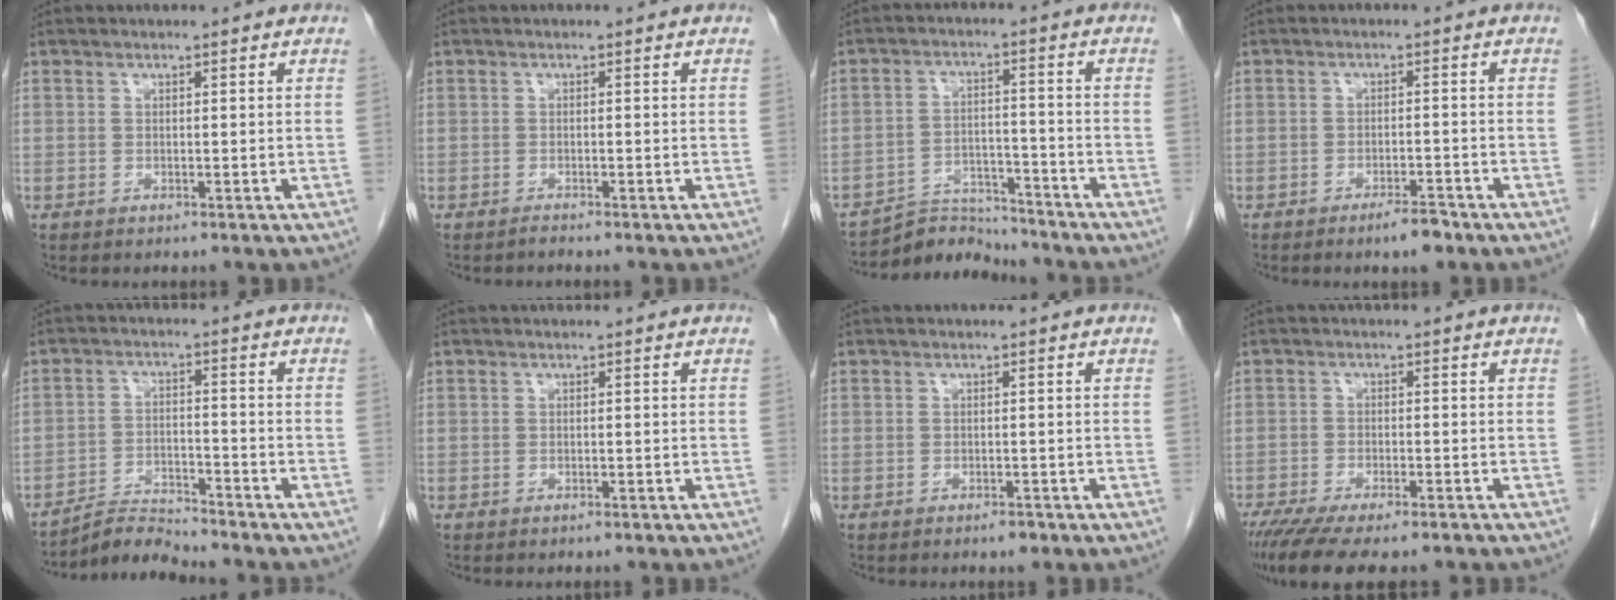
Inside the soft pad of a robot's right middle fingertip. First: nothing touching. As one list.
[{"total": 0.5, "force": [-0.5, -0.1, 0.1], "torque": [-0.003, 0.000, -0.009]}, {"total": 6.5, "force": [-6.3, 0.8, -1.0], "torque": [0.017, 0.011, -0.107]}, {"total": 3.3, "force": [-2.5, 0.6, 2.1], "torque": [-0.033, 0.000, -0.038]}, {"total": 4.7, "force": [-4.7, -0.7, -0.6], "torque": [0.008, -0.008, -0.083]}, {"total": 0.0}, {"total": 1.1, "force": [-0.8, 0.4, 0.6], "torque": [-0.008, 0.000, -0.008]}, {"total": 12.1, "force": [-9.5, 2.8, 6.9], "torque": [-0.114, -0.017, -0.144]}]